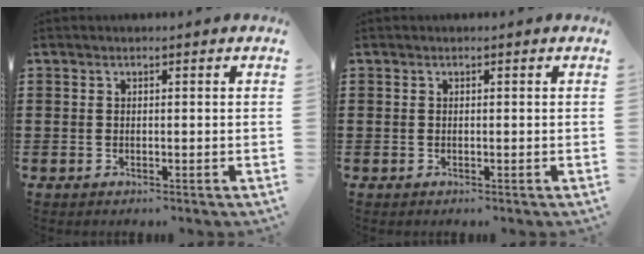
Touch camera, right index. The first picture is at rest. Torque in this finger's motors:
{"motor_torque": [-0.35, 1.79, 0.00, 0.00]}